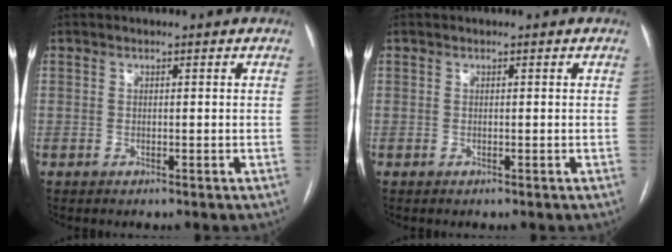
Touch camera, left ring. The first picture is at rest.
{"total": 0.0}